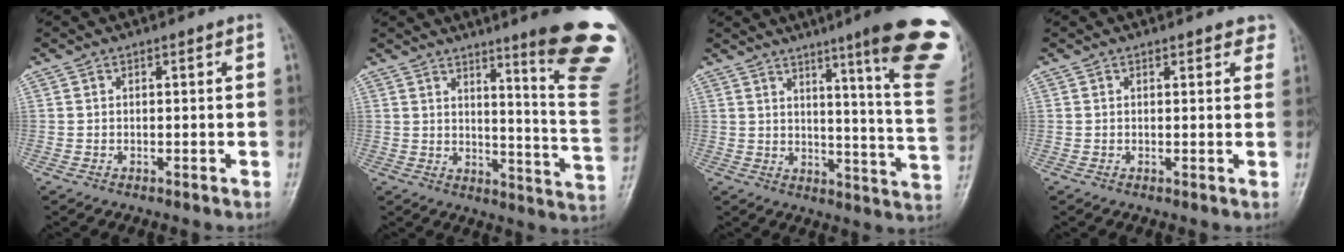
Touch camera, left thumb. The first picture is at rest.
{"total": 20.1, "force": [12.5, 1.7, 15.7], "torque": [-0.171, -0.091, 0.159]}
{"total": 21.4, "force": [12.4, 1.2, 17.4], "torque": [-0.202, -0.072, 0.155]}
{"total": 2.8, "force": [2.0, 1.3, 1.4], "torque": [0.011, -0.003, 0.017]}